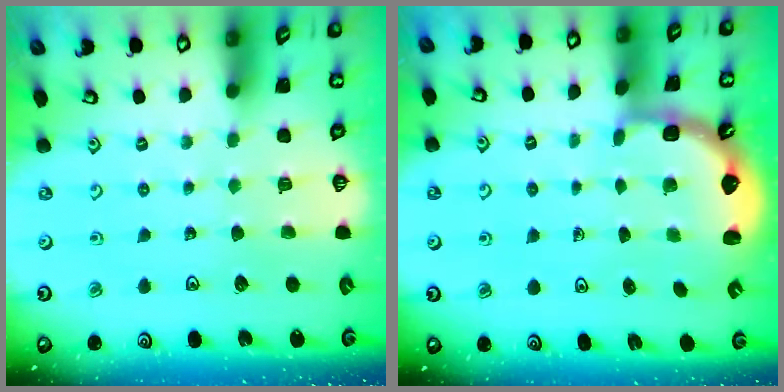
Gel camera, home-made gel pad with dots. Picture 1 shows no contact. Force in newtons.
{"total": 2.3, "press": 1.8, "slide": 1.3}